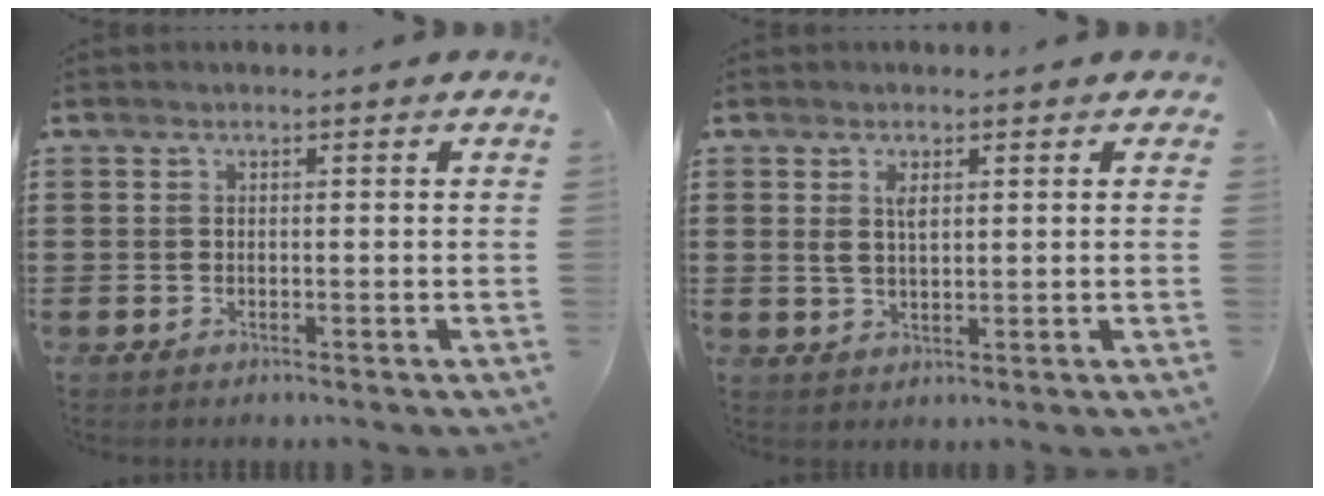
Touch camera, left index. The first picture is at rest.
{"total": 2.8, "force": [1.0, 1.5, 2.1], "torque": [-0.047, 0.006, 0.016]}